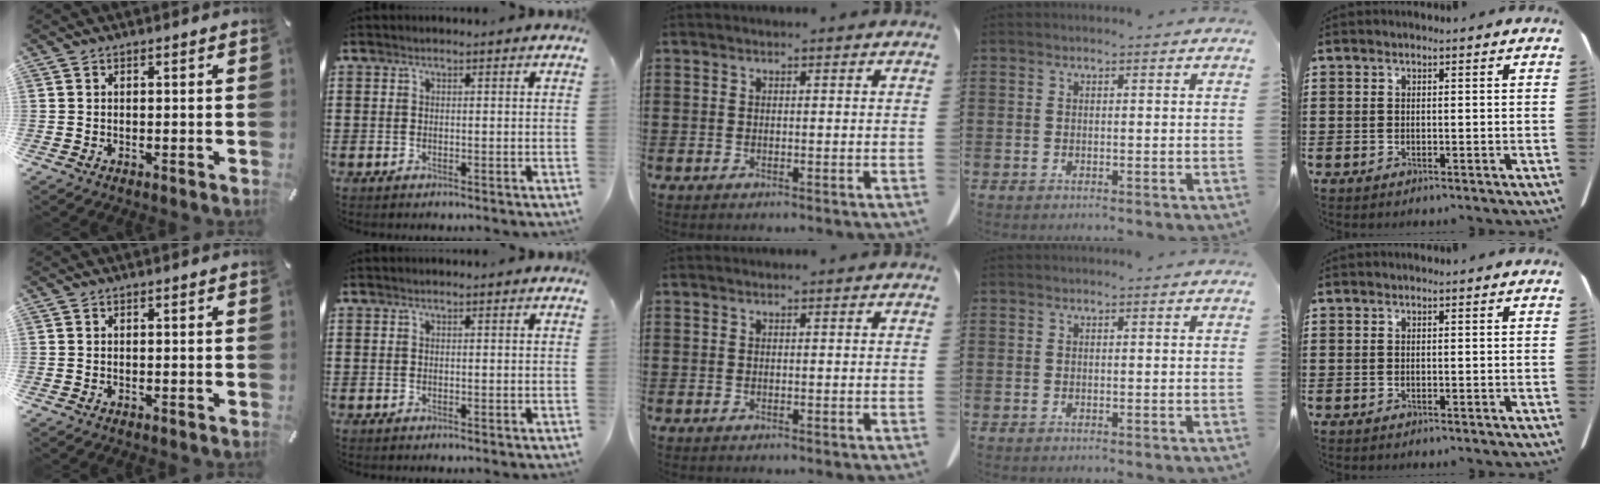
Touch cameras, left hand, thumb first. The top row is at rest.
{}